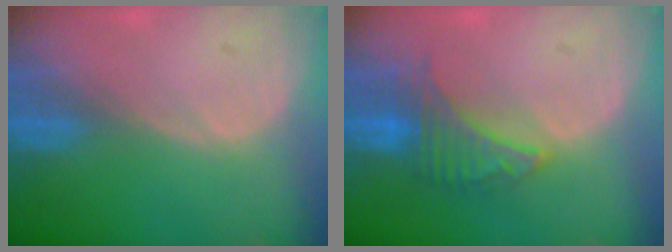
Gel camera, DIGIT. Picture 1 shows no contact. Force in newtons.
{"total": 5.5, "press": 5.5, "slide": 0.4}